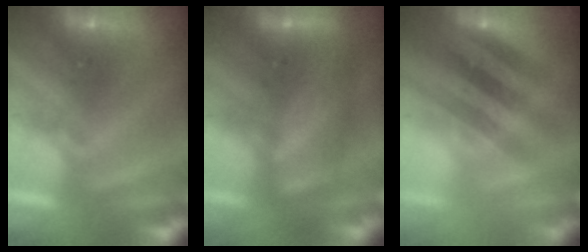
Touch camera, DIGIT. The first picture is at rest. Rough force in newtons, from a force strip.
{"total": 6.4}
{"total": 2.3}